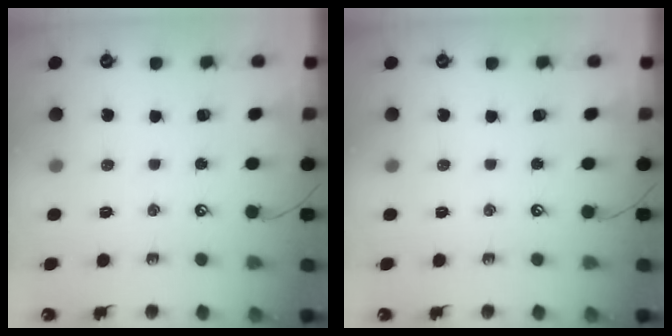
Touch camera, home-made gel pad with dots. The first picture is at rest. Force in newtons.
{"total": 0.0}